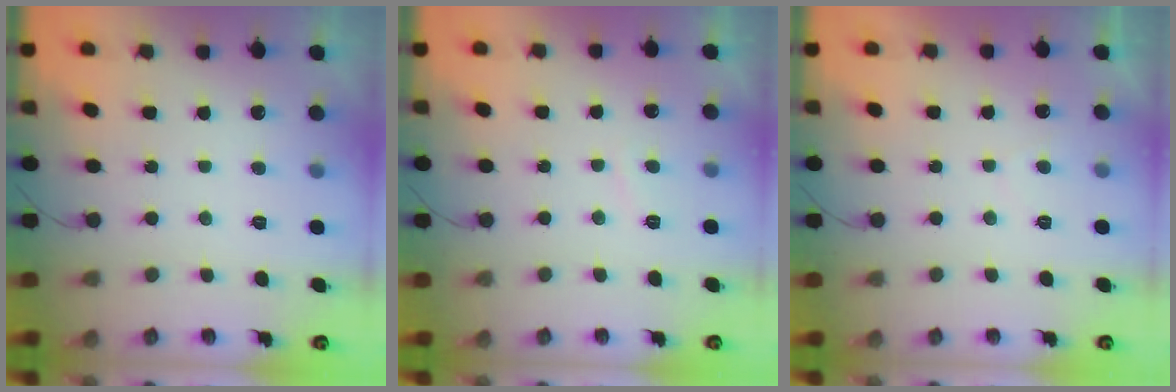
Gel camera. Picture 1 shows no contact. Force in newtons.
{"total": 1.3, "press": 1.2, "slide": 0.6}
{"total": 1.0, "press": 0.8, "slide": 0.6}